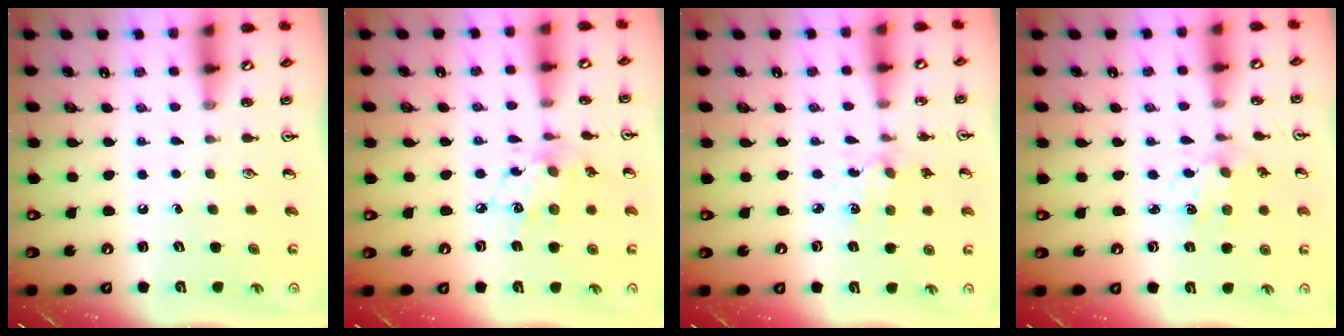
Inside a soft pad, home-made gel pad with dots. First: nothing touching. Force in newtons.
{"total": 9.8, "press": 9.8, "slide": 0.6}
{"total": 2.4, "press": 2.4, "slide": 0.6}
{"total": 2.6, "press": 2.6, "slide": 0.4}